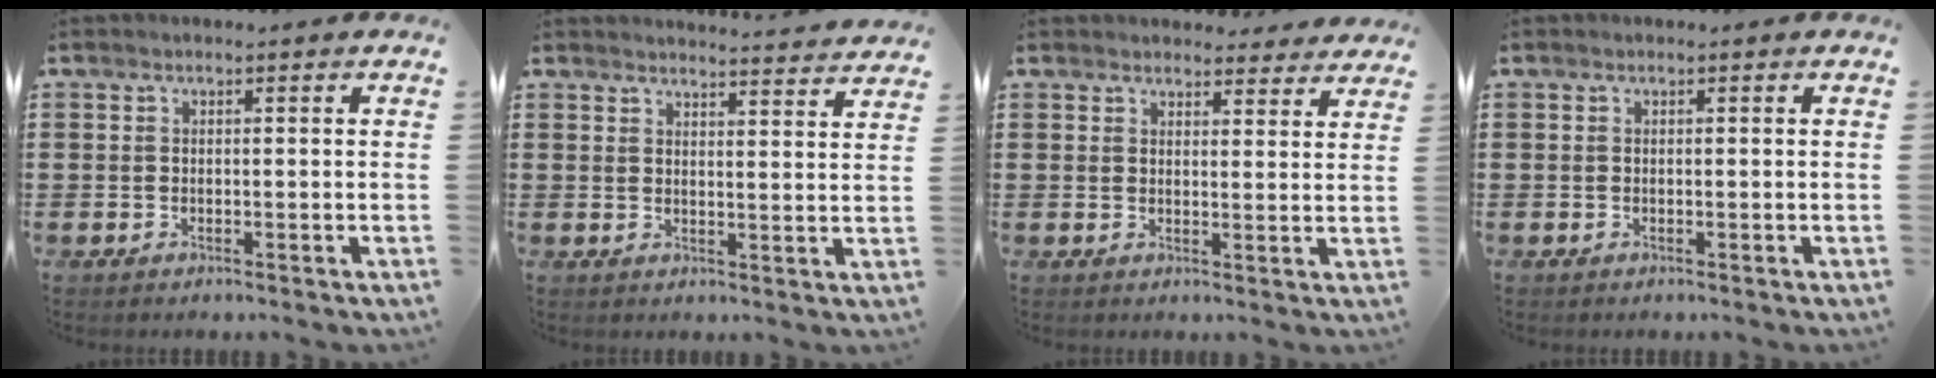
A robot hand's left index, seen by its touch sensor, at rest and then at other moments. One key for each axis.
{"total": 3.4, "fx": 3.4, "fy": -0.6, "fz": 0.2, "tx": -0.008, "ty": -0.024, "tz": 0.058}
{"total": 3.5, "fx": 3.4, "fy": 0.7, "fz": 0.4, "tx": -0.009, "ty": -0.013, "tz": 0.062}
{"total": 0.0}